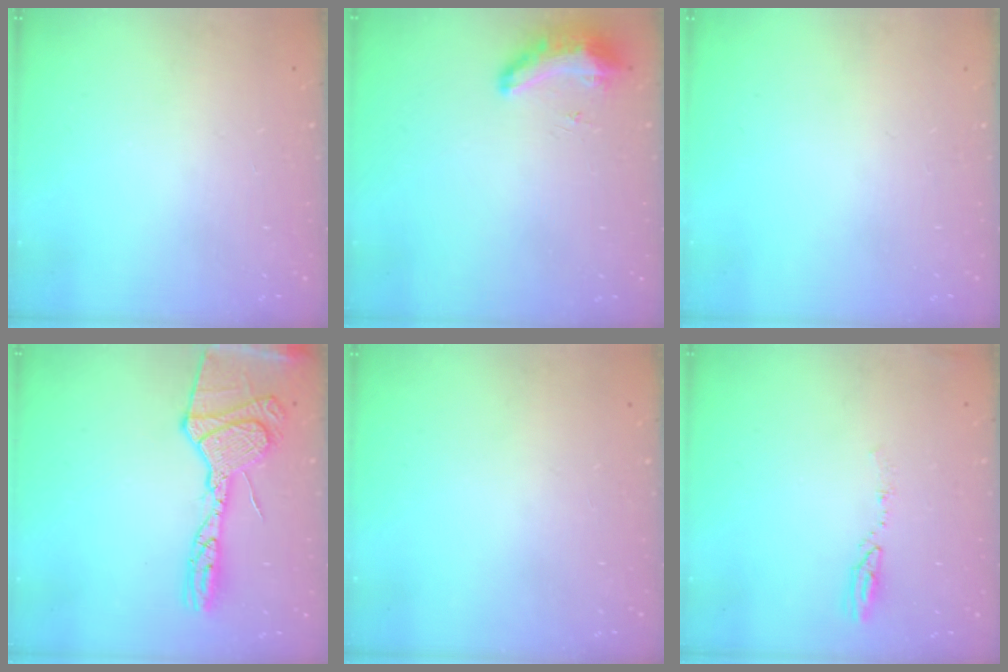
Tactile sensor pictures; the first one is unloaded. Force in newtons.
{"total": 8.5, "press": 8.4, "slide": 1.5}
{"total": 0.0}
{"total": 18.3, "press": 18.2, "slide": 1.9}
{"total": 0.0}
{"total": 5.3, "press": 5.3, "slide": 0.3}